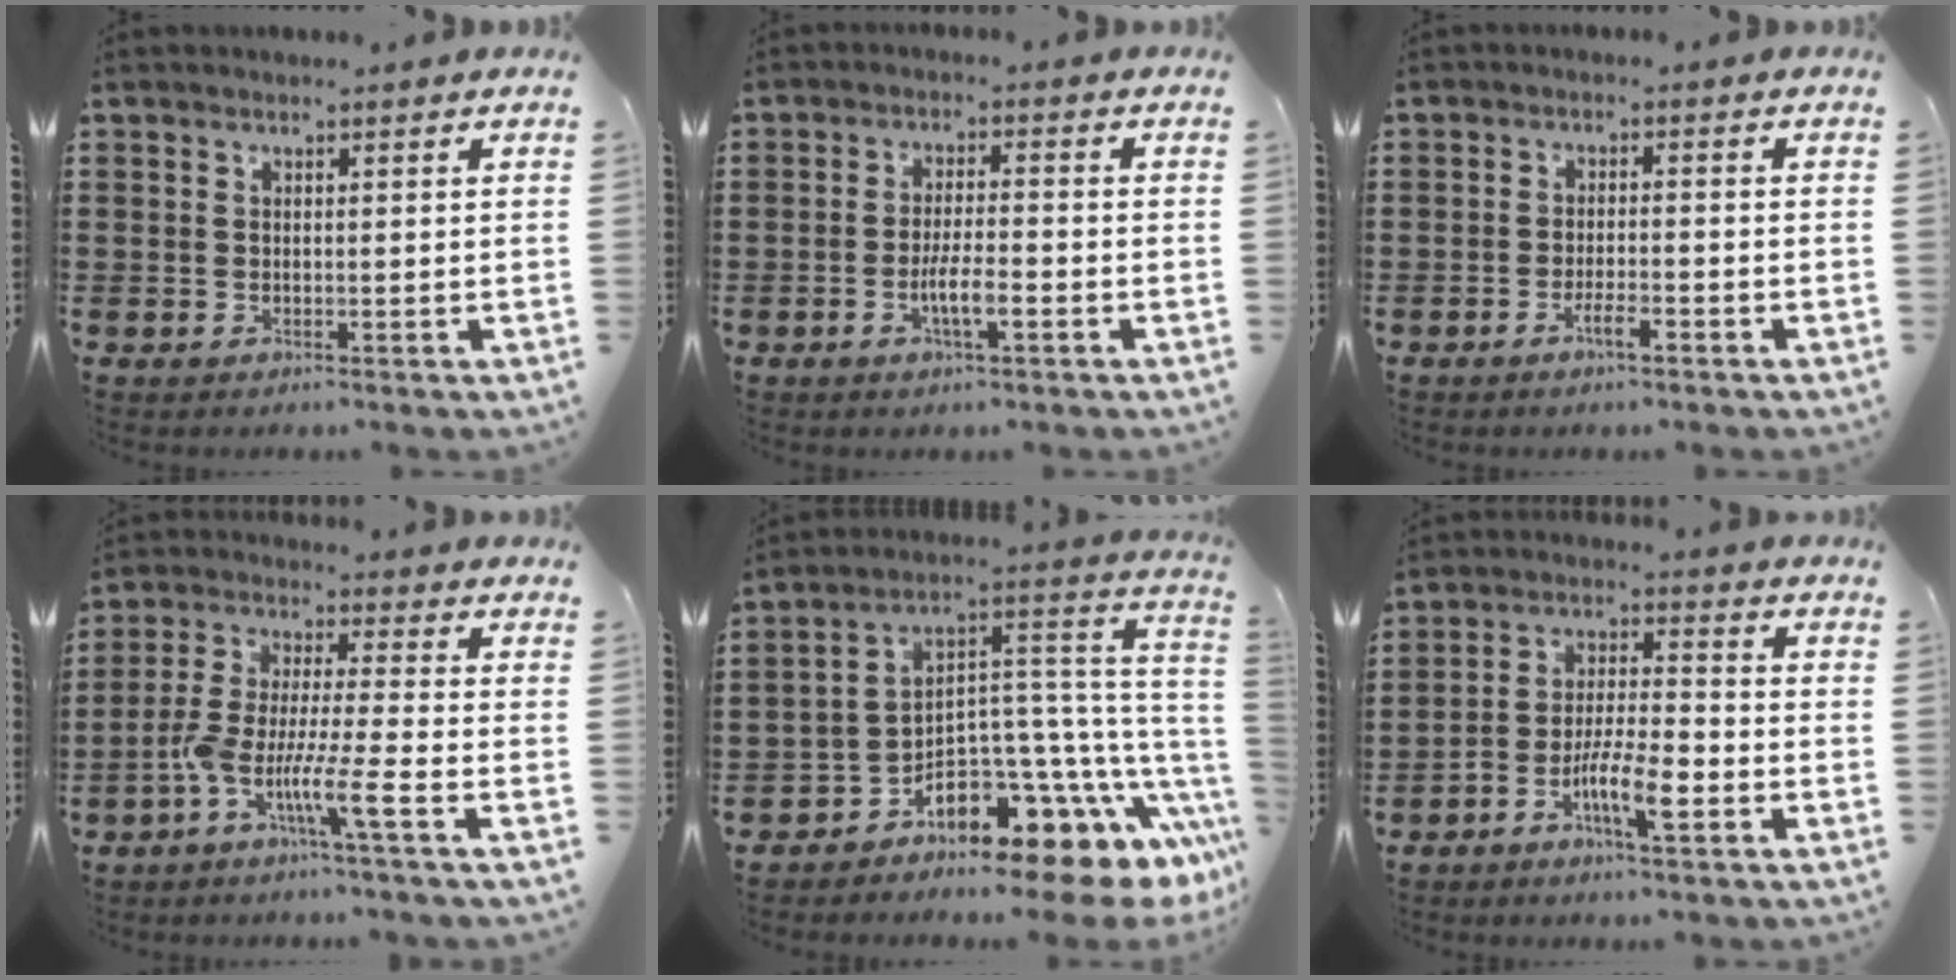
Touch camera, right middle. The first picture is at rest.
{"total": 4.5, "force": [-1.8, 1.0, 3.9], "torque": [-0.073, 0.003, -0.036]}
{"total": 3.2, "force": [-2.0, 0.7, 2.4], "torque": [-0.046, 0.003, -0.039]}
{"total": 8.2, "force": [-5.0, 0.3, 6.5], "torque": [-0.142, -0.010, -0.099]}
{"total": 8.2, "force": [-6.4, 2.4, 4.6], "torque": [-0.107, -0.037, -0.137]}
{"total": 6.4, "force": [-3.6, 1.4, 5.0], "torque": [-0.103, -0.002, -0.072]}